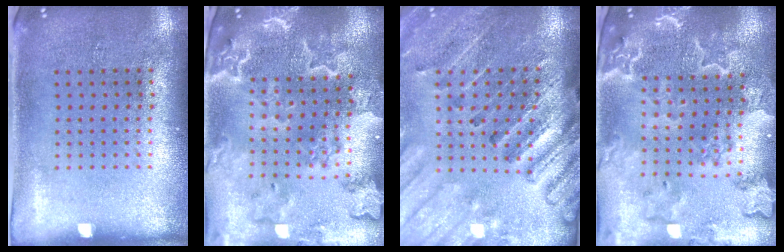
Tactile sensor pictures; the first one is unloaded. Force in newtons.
{"total": 3.7, "press": 3.2, "slide": 1.9}
{"total": 2.7, "press": 2.7, "slide": 0.3}
{"total": 3.4, "press": 3.0, "slide": 1.5}